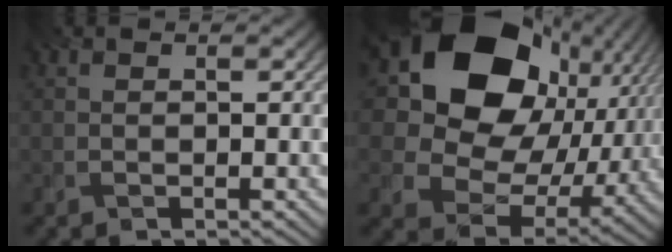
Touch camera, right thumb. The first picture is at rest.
{"total": 19.5, "force": [6.1, 14.7, 11.2], "torque": [-0.221, -0.002, 0.130]}